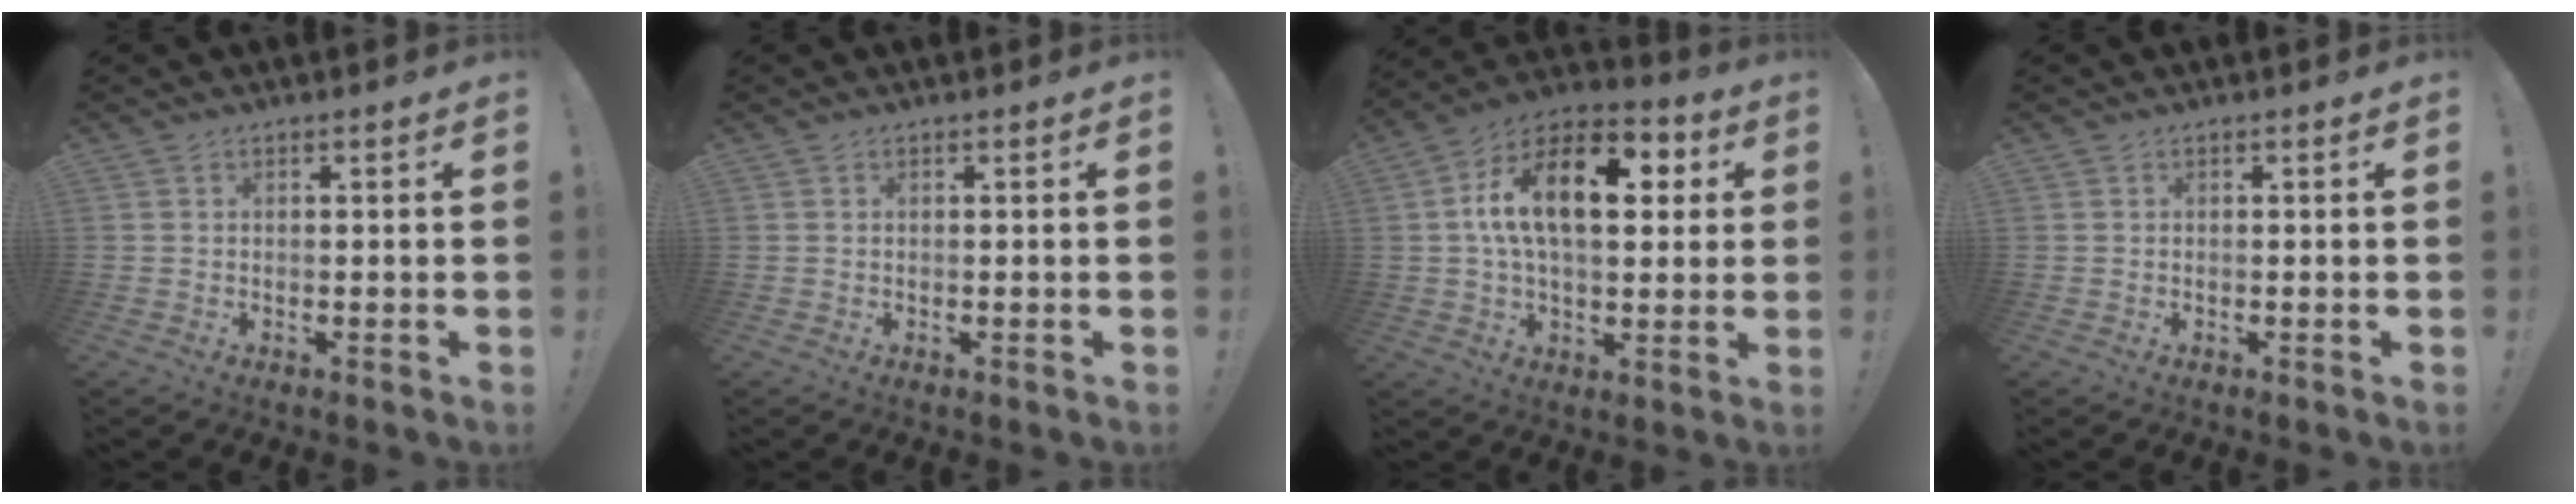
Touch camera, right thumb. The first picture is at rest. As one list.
[{"total": 0.0}, {"total": 19.1, "force": [4.2, 10.1, 15.7], "torque": [-0.268, 0.000, 0.062]}, {"total": 0.0}]